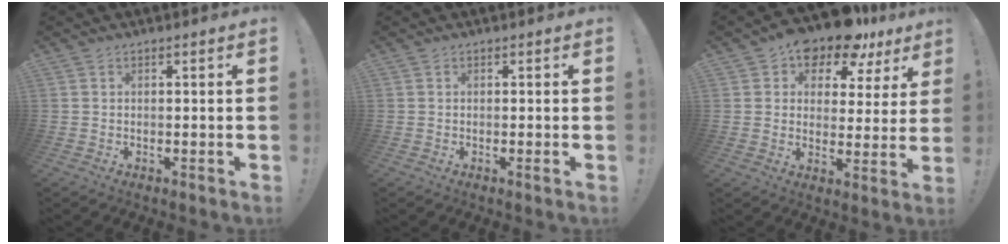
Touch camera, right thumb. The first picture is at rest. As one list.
[{"total": 0.9, "force": [-0.1, -0.2, 0.9], "torque": [-0.015, -0.001, -0.002]}, {"total": 12.2, "force": [9.6, 5.7, 4.8], "torque": [-0.081, -0.074, 0.168]}]